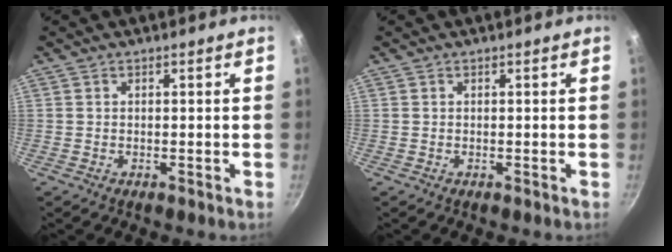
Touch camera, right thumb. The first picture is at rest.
{"total": 0.0}